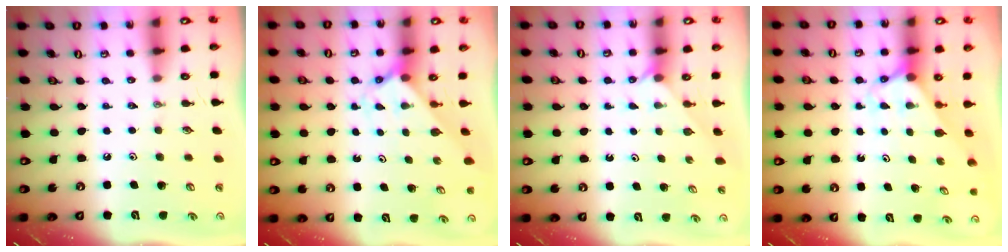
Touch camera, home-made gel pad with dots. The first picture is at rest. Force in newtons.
{"total": 2.2, "press": 2.2, "slide": 0.2}
{"total": 1.8, "press": 1.8, "slide": 0.2}
{"total": 2.4, "press": 2.4, "slide": 0.1}